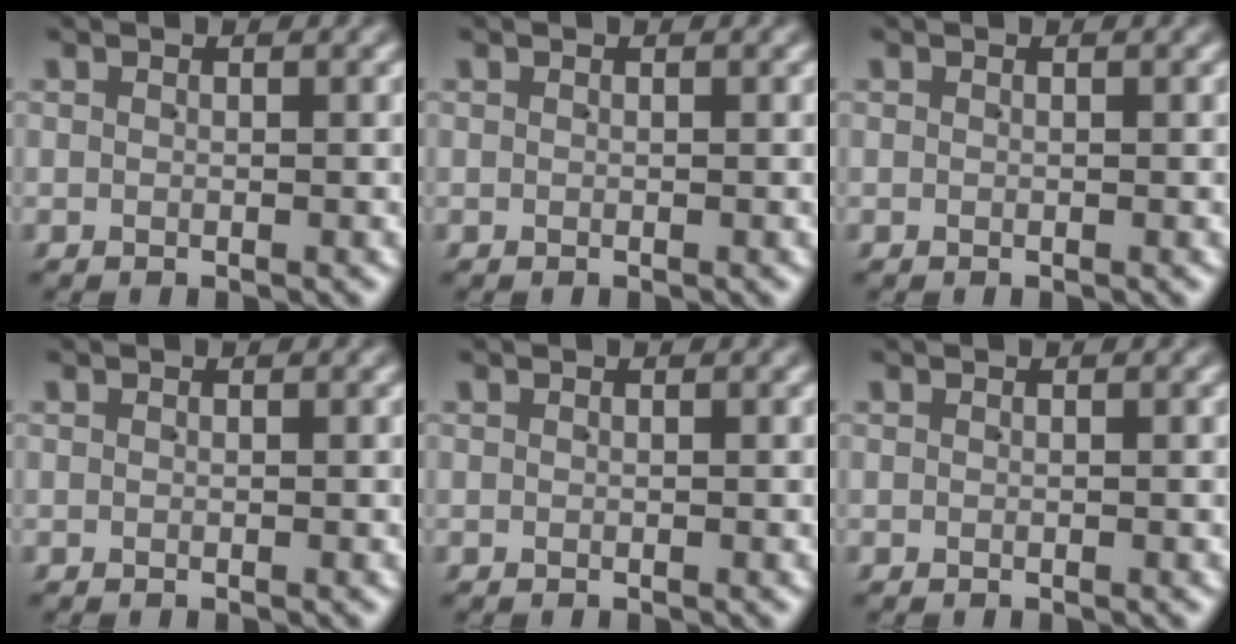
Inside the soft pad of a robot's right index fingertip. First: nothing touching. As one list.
[{"total": 0.0}, {"total": 0.0}, {"total": 0.0}, {"total": 0.0}, {"total": 0.0}]